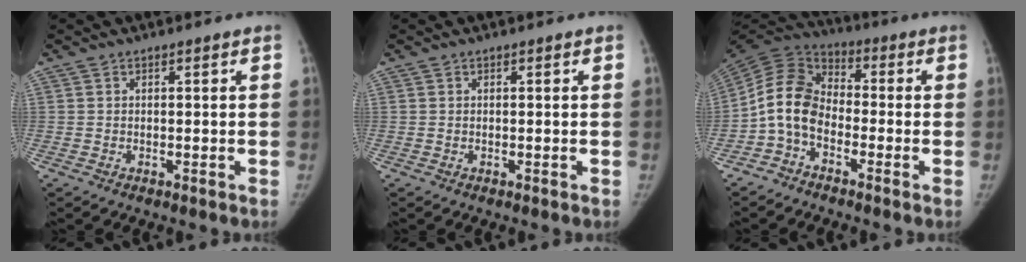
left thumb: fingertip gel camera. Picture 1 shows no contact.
{"total": 0.0}
{"total": 10.3, "force": [-3.2, 7.3, 6.6], "torque": [-0.125, 0.048, -0.079]}